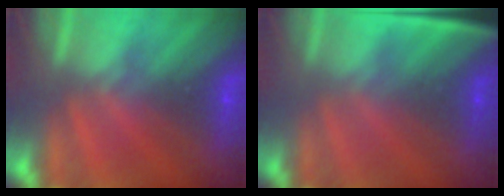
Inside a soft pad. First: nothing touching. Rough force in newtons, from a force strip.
{"total": 2.5}